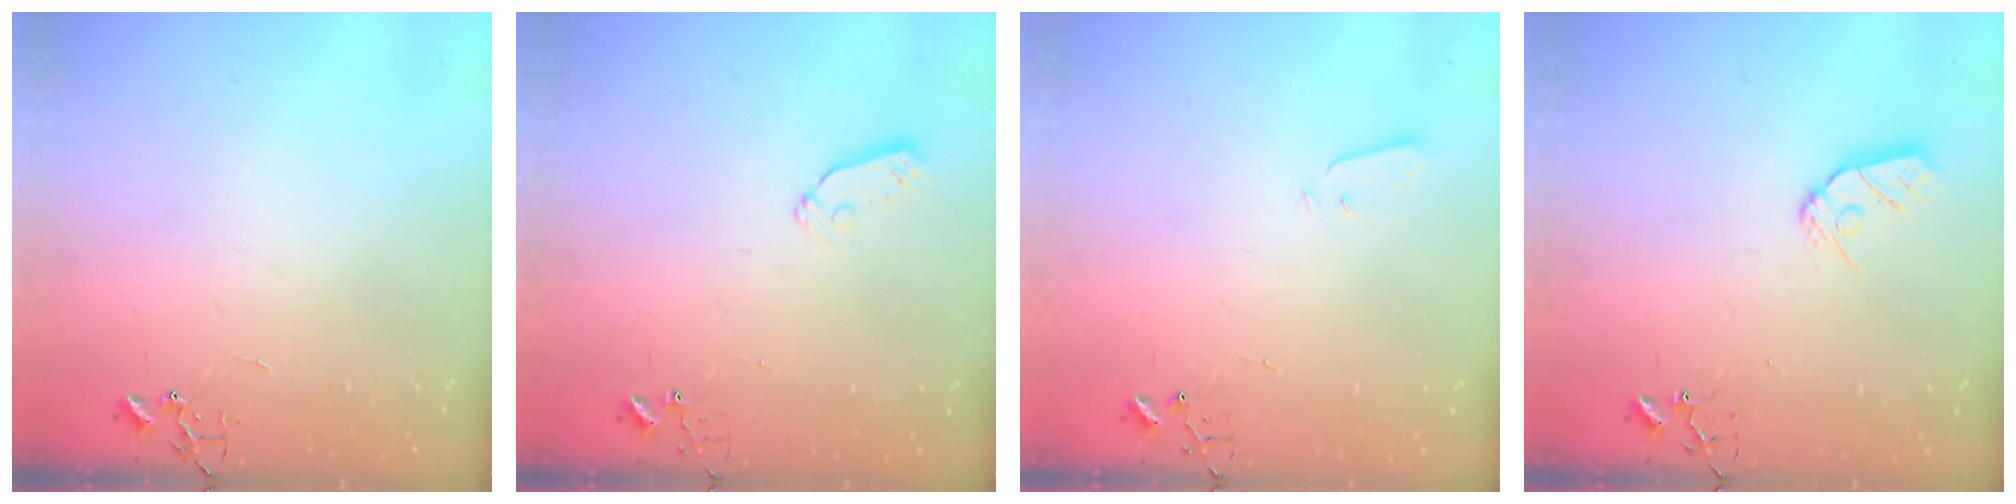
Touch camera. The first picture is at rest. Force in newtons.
{"total": 3.7, "press": 3.6, "slide": 0.5}
{"total": 2.1, "press": 2.0, "slide": 0.4}
{"total": 8.6, "press": 8.5, "slide": 0.7}